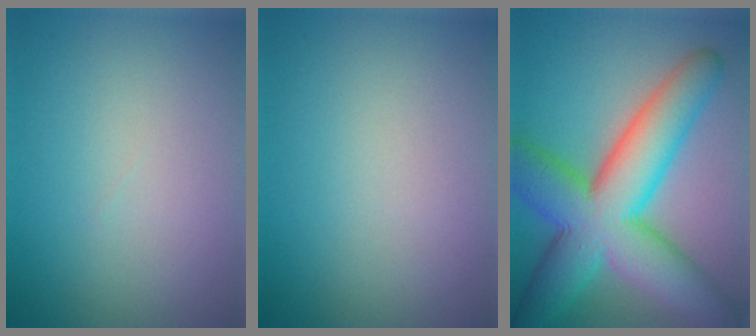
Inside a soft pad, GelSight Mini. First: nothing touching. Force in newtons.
{"total": 0.0}
{"total": 12.6, "press": 12.6, "slide": 0.2}